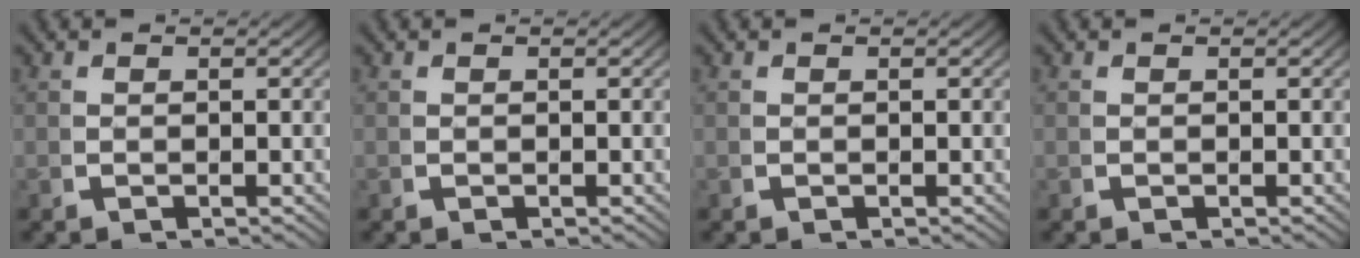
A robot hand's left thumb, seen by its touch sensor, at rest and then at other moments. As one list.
[{"total": 0.0}, {"total": 0.0}, {"total": 0.0}]